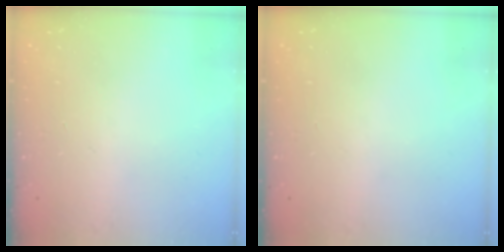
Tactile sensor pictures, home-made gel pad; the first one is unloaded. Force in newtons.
{"total": 0.0}